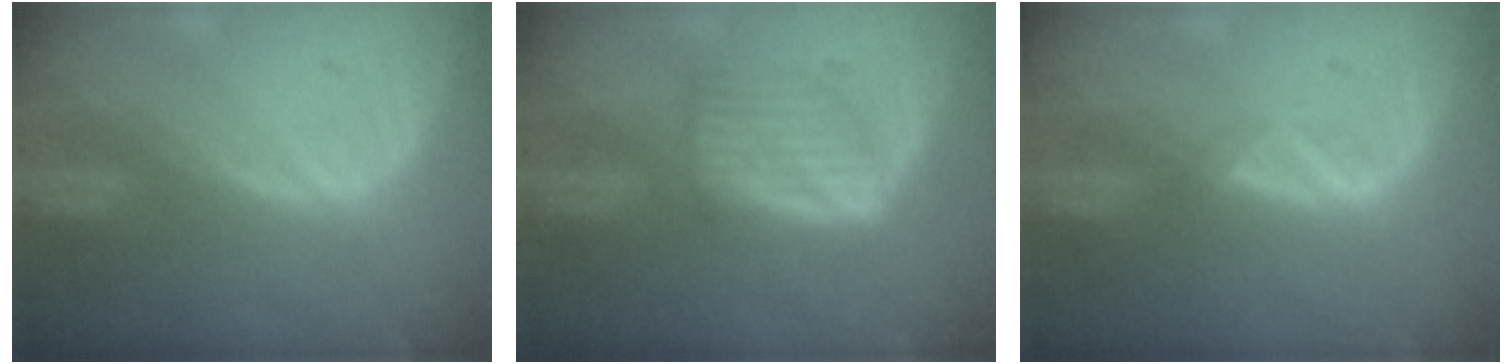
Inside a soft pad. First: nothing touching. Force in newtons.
{"total": 5.1, "press": 5.1, "slide": 0.6}
{"total": 1.3, "press": 1.2, "slide": 0.7}